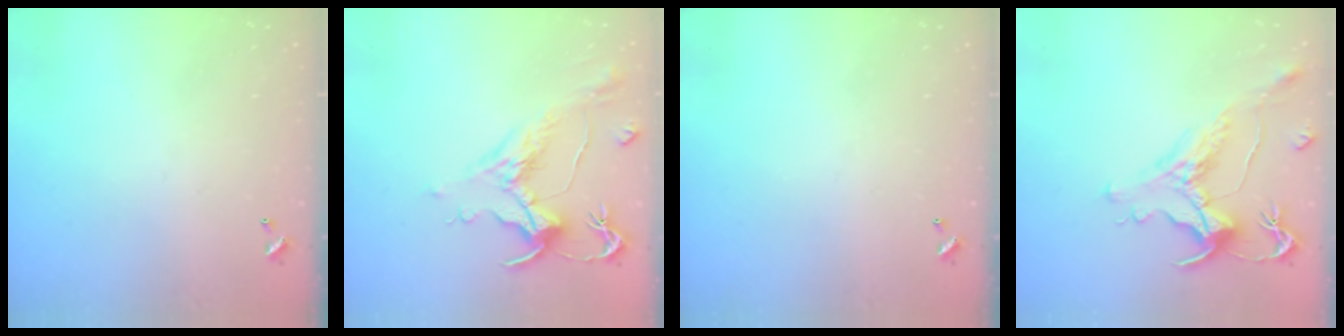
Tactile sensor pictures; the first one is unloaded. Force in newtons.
{"total": 1.6, "press": 0.6, "slide": 1.4}
{"total": 0.0}
{"total": 1.5, "press": 0.7, "slide": 1.3}